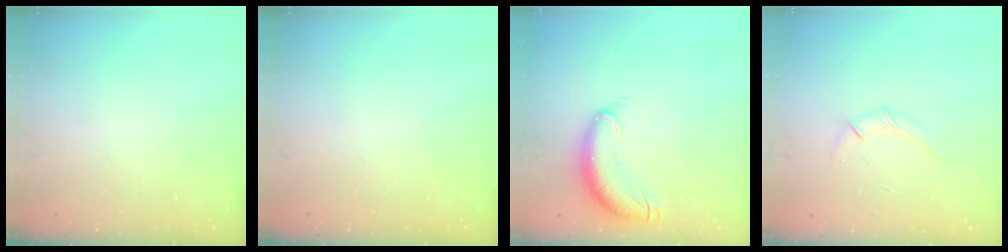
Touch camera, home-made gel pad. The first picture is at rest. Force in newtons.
{"total": 0.0}
{"total": 12.1, "press": 11.8, "slide": 2.7}
{"total": 5.4, "press": 5.3, "slide": 1.0}